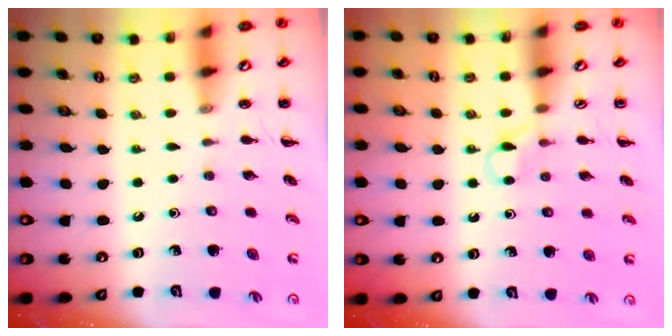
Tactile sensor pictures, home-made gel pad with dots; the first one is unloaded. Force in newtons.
{"total": 2.8, "press": 2.6, "slide": 1.0}